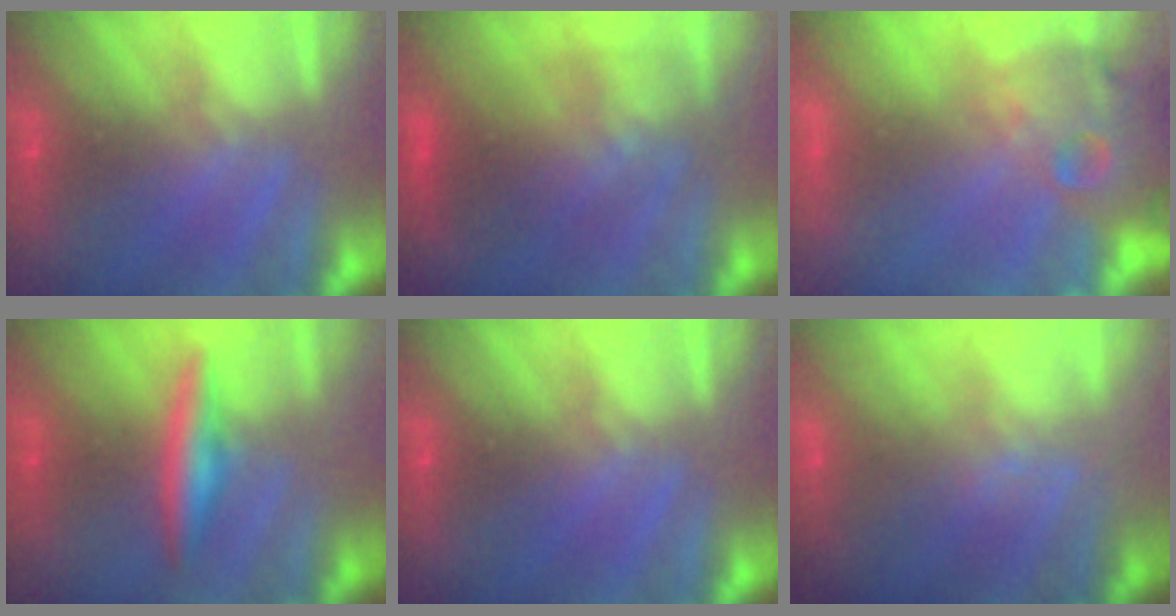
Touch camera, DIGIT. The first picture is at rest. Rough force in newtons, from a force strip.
{"total": 3.6}
{"total": 8.9}
{"total": 2.6}
{"total": 0.0}
{"total": 7.8}